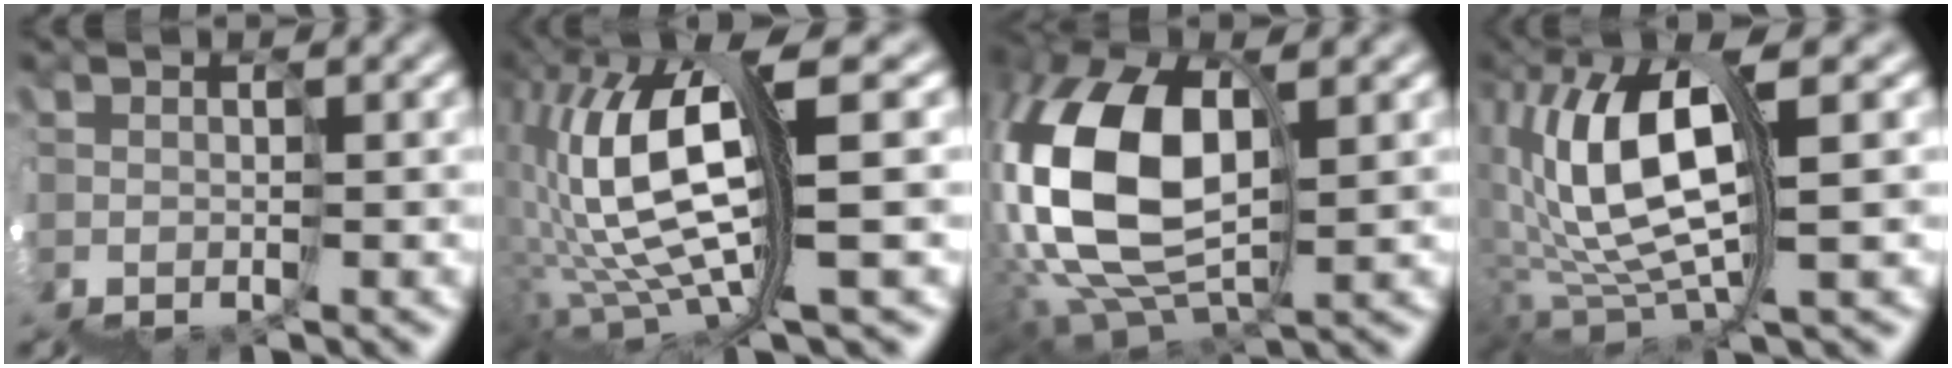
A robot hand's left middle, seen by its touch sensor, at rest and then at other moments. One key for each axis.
{"total": 9.7, "fx": 3.2, "fy": 2.1, "fz": 8.9, "tx": -0.193, "ty": 0.039, "tz": 0.065}
{"total": 10.8, "fx": 3.2, "fy": 6.0, "fz": 8.4, "tx": -0.209, "ty": 0.039, "tz": 0.047}
{"total": 8.0, "fx": 2.9, "fy": 2.2, "fz": 7.2, "tx": -0.163, "ty": 0.029, "tz": 0.044}